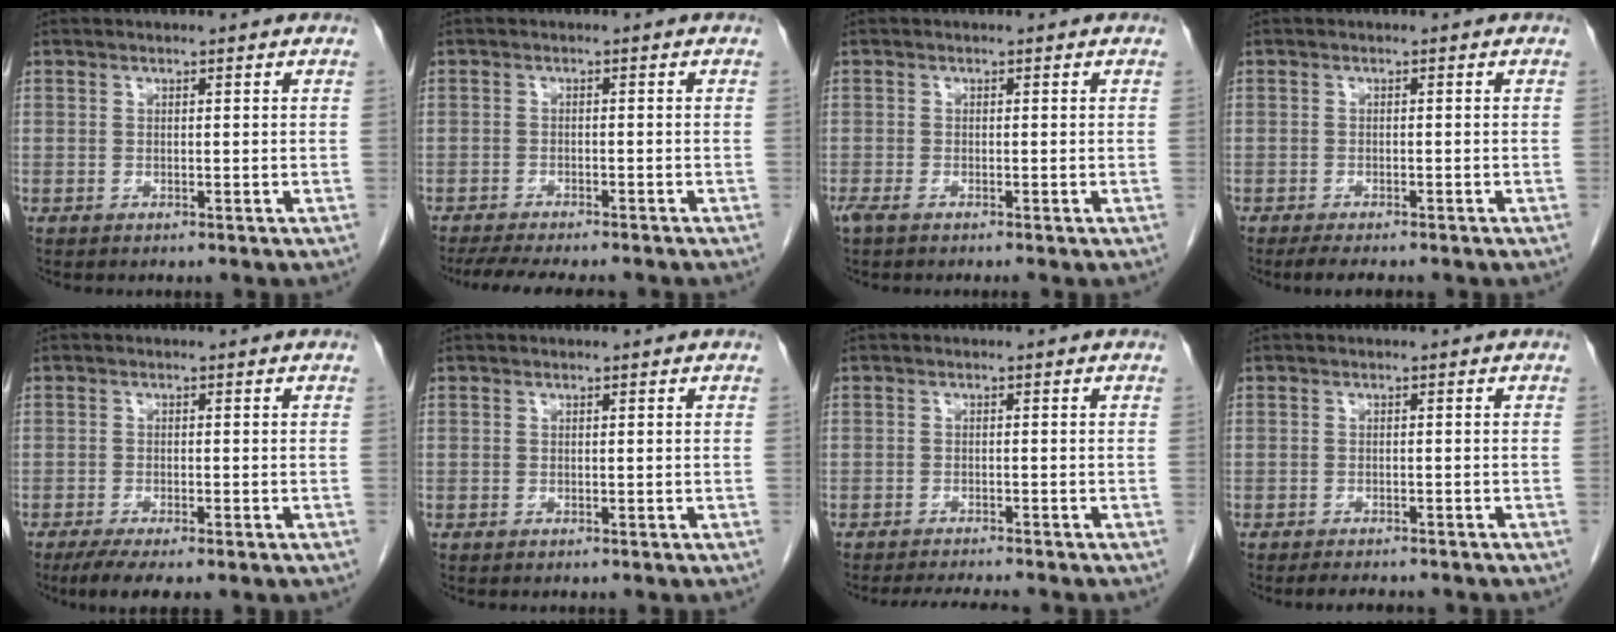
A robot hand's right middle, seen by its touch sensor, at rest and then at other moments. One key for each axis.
{"total": 11.0, "fx": -9.7, "fy": 1.8, "fz": 5.0, "tx": -0.076, "ty": -0.014, "tz": -0.131}
{"total": 1.6, "fx": -1.2, "fy": 0.2, "fz": 1.0, "tx": -0.021, "ty": -0.006, "tz": -0.024}
{"total": 4.3, "fx": -3.5, "fy": 0.9, "fz": 2.4, "tx": -0.033, "ty": -0.009, "tz": -0.046}
{"total": 5.1, "fx": -3.5, "fy": 1.0, "fz": 3.7, "tx": -0.059, "ty": -0.013, "tz": -0.051}
{"total": 0.0}
{"total": 4.7, "fx": -4.4, "fy": -0.2, "fz": 1.7, "tx": -0.026, "ty": -0.014, "tz": -0.066}
{"total": 4.3, "fx": -3.8, "fy": 0.9, "fz": 1.8, "tx": -0.023, "ty": -0.005, "tz": -0.048}